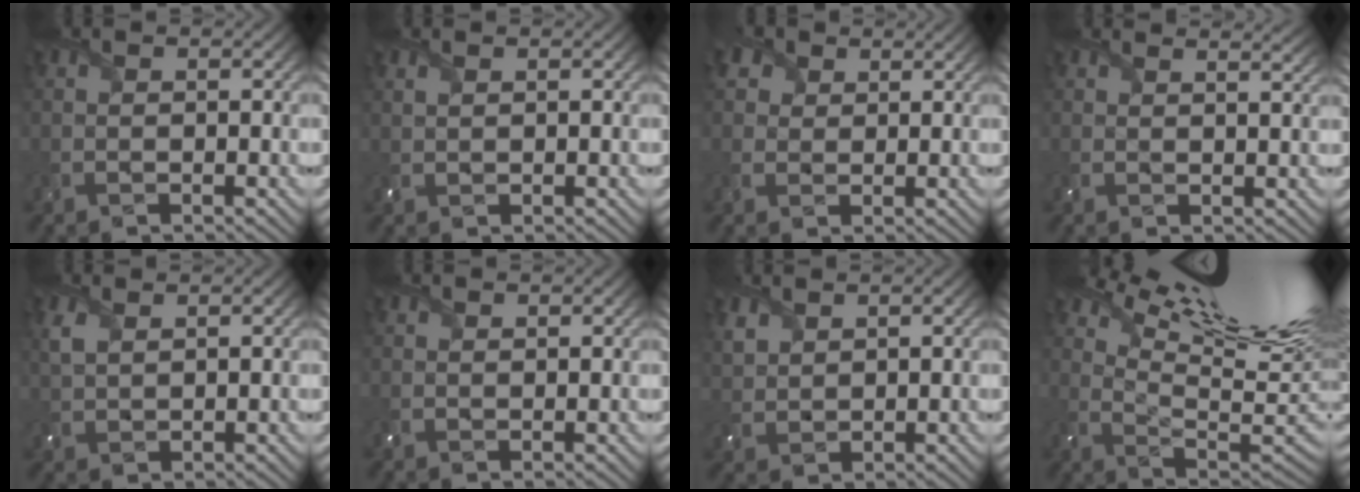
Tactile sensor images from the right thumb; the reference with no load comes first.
{"total": 0.9, "force": [0.7, 0.4, 0.5], "torque": [-0.022, 0.001, 0.016]}
{"total": 3.8, "force": [2.1, 2.8, 1.3], "torque": [-0.041, 0.004, 0.042]}
{"total": 3.3, "force": [2.9, 0.7, 1.5], "torque": [-0.035, 0.005, 0.040]}
{"total": 2.7, "force": [1.5, 1.4, 1.7], "torque": [-0.055, 0.002, 0.037]}
{"total": 0.8, "force": [0.7, 0.3, 0.2], "torque": [-0.009, 0.001, 0.015]}
{"total": 2.8, "force": [2.1, 1.6, 1.1], "torque": [-0.036, 0.000, 0.050]}
{"total": 18.8, "force": [10.6, 5.2, 14.6], "torque": [-0.242, 0.018, 0.166]}